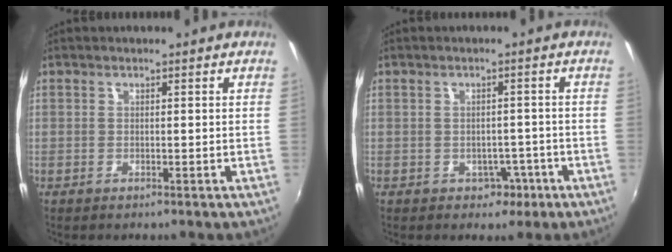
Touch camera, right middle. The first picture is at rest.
{"total": 3.3, "force": [-1.6, 2.7, 1.1], "torque": [-0.023, 0.005, -0.011]}